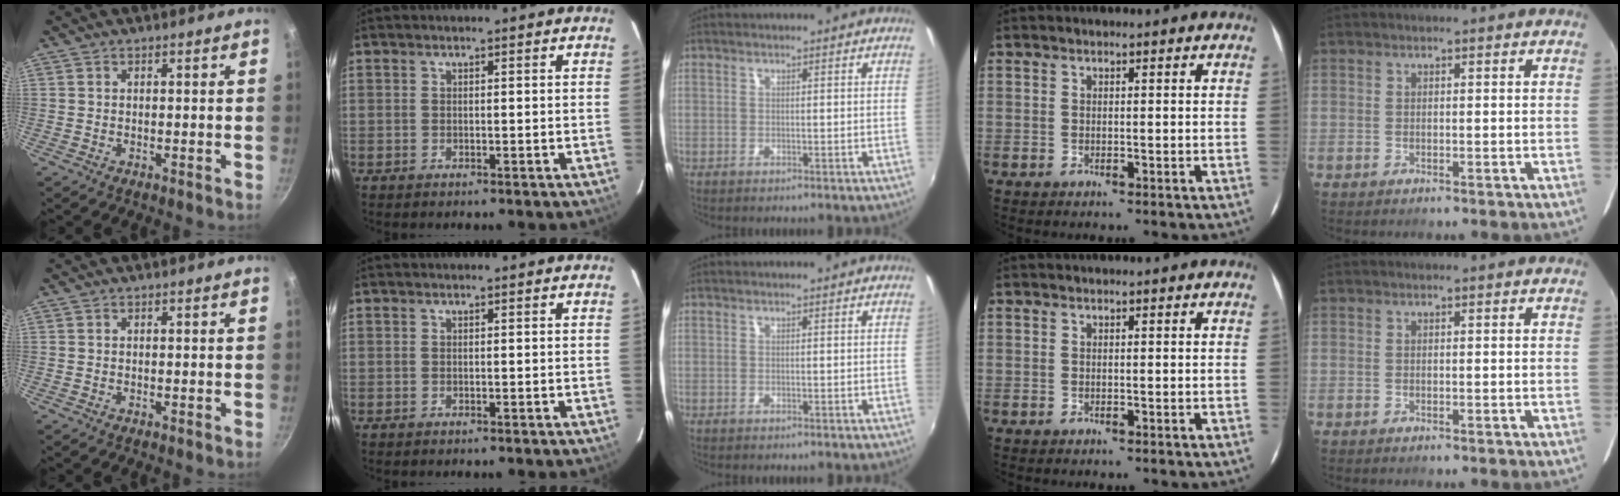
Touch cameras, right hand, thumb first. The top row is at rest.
{}